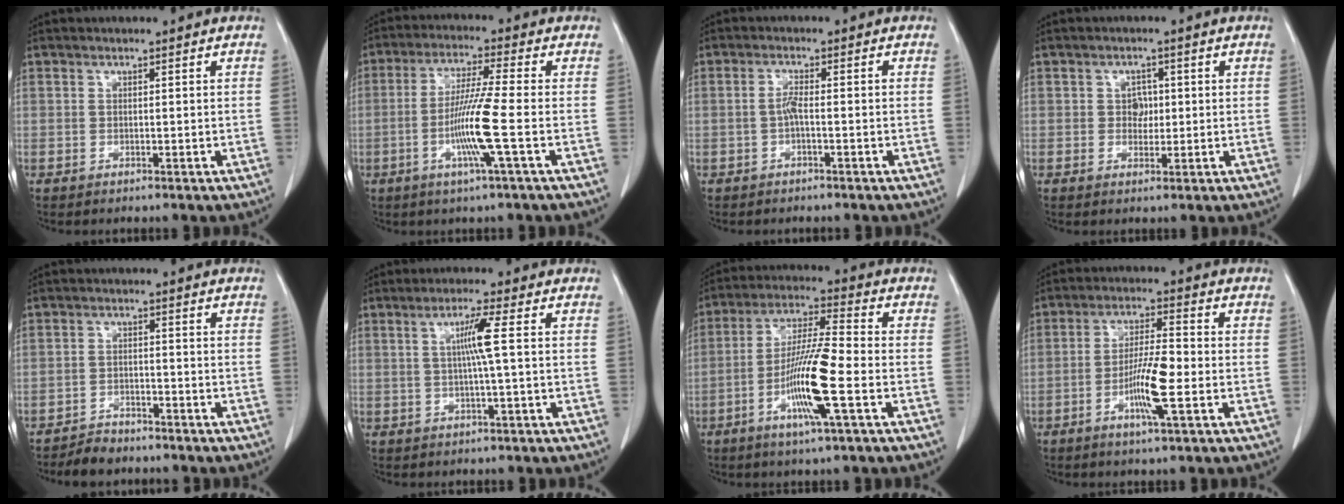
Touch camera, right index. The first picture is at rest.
{"total": 9.1, "force": [-2.4, -1.2, 8.7], "torque": [-0.171, -0.012, -0.049]}
{"total": 2.1, "force": [-0.6, 0.2, 2.0], "torque": [-0.037, 0.005, -0.013]}
{"total": 2.4, "force": [0.3, 1.9, 1.4], "torque": [-0.017, 0.003, 0.005]}
{"total": 3.7, "force": [-3.4, 1.1, 0.6], "torque": [-0.016, -0.005, -0.061]}
{"total": 4.5, "force": [0.6, -1.0, 4.3], "torque": [-0.083, 0.001, 0.011]}
{"total": 11.9, "force": [-3.9, 0.1, 11.3], "torque": [-0.220, -0.007, -0.078]}
{"total": 7.9, "force": [-2.5, 0.5, 7.5], "torque": [-0.142, -0.004, -0.048]}